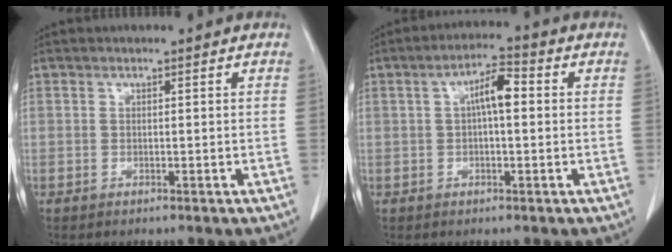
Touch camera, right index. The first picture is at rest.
{"total": 5.3, "force": [0.7, 1.4, 5.1], "torque": [-0.091, 0.019, 0.009]}